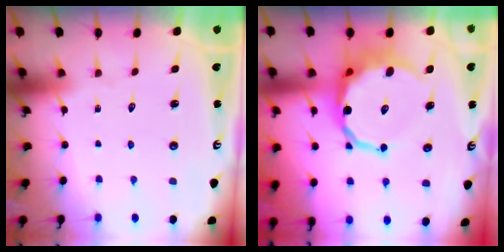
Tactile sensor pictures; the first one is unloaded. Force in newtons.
{"total": 13.0, "press": 12.7, "slide": 3.0}